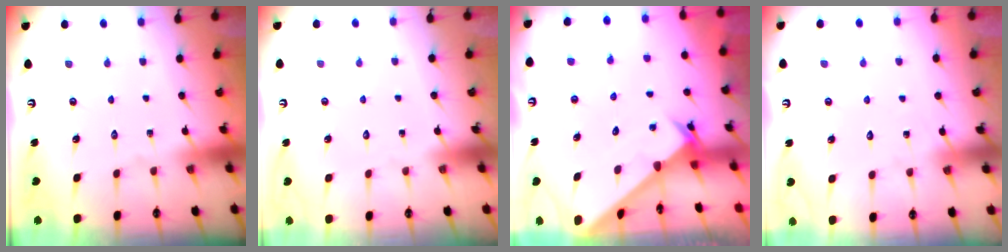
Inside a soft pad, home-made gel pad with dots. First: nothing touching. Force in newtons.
{"total": 1.8, "press": 1.7, "slide": 0.1}
{"total": 2.5, "press": 2.5, "slide": 0.2}
{"total": 6.3, "press": 6.3, "slide": 0.6}